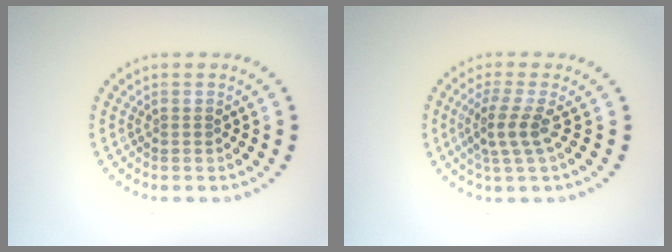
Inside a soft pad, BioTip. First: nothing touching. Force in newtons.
{"total": 2.6, "press": 2.0, "slide": 1.6}